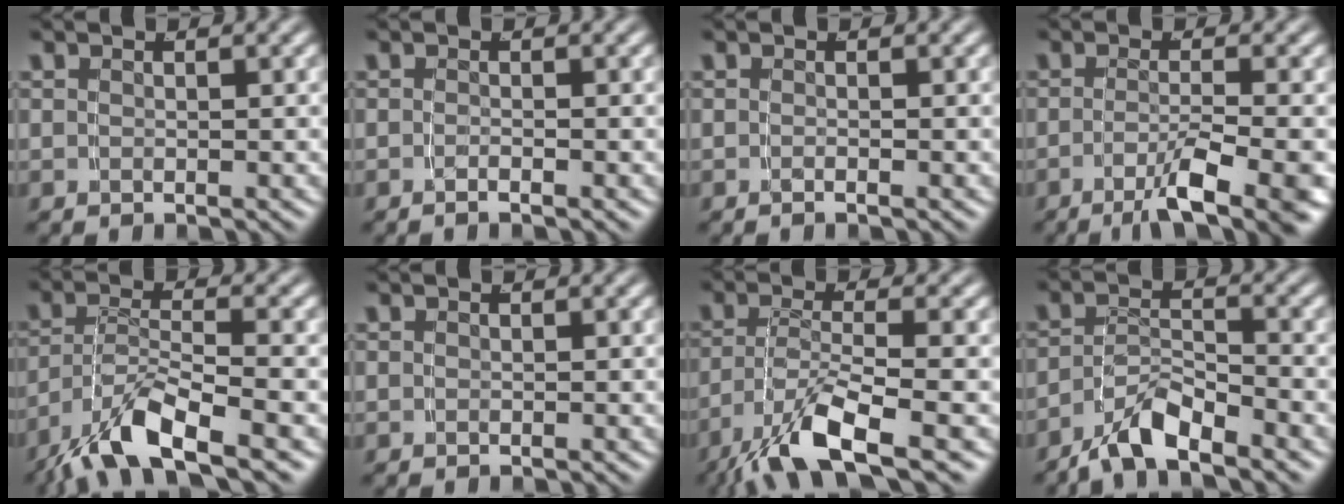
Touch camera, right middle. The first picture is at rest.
{"total": 1.0, "force": [-0.8, -0.6, 0.2], "torque": [-0.012, -0.005, -0.012]}
{"total": 0.8, "force": [-0.6, -0.5, 0.1], "torque": [-0.006, -0.003, -0.008]}
{"total": 6.5, "force": [-4.5, 0.3, 4.7], "torque": [-0.063, -0.020, -0.064]}
{"total": 6.7, "force": [-4.3, 1.9, 4.7], "torque": [-0.089, -0.019, -0.062]}
{"total": 0.0}
{"total": 6.9, "force": [-4.1, 1.5, 5.3], "torque": [-0.101, -0.026, -0.051]}
{"total": 4.6, "force": [-3.8, 1.2, 2.3], "torque": [-0.037, -0.005, -0.064]}